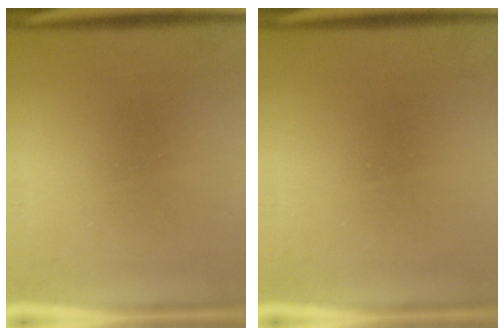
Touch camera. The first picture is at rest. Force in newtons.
{"total": 1.6}